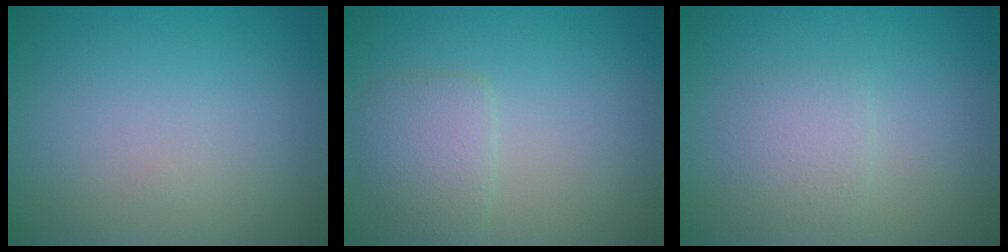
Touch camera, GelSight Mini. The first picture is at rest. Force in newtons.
{"total": 2.4, "press": 2.4, "slide": 0.2}
{"total": 1.9, "press": 1.9, "slide": 0.0}